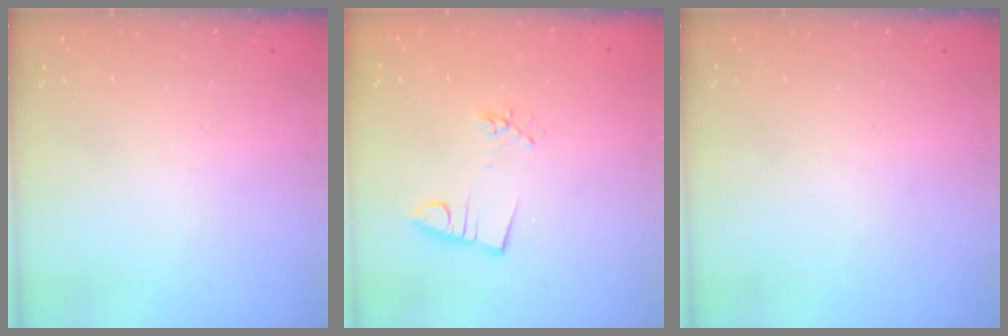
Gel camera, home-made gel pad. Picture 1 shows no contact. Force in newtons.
{"total": 3.0, "press": 1.4, "slide": 2.6}
{"total": 0.0}